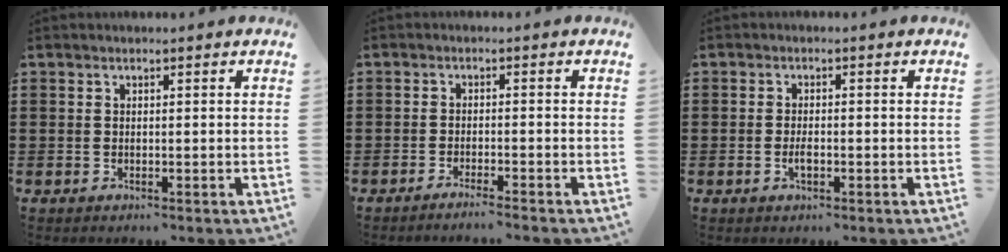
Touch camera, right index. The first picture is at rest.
{"total": 2.0, "force": [-1.9, -0.5, 0.5], "torque": [-0.008, -0.001, -0.037]}
{"total": 2.0, "force": [-0.6, 0.7, 1.7], "torque": [-0.032, -0.001, -0.010]}